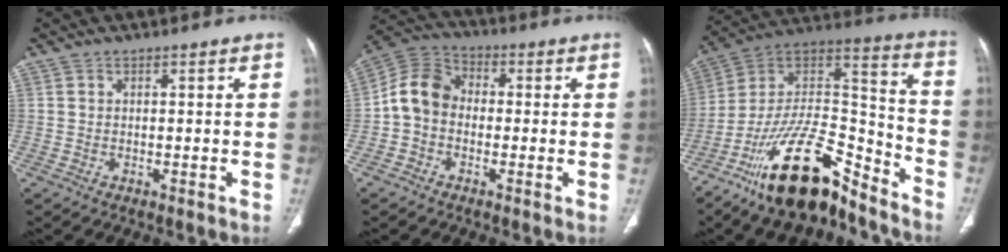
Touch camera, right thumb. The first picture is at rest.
{"total": 8.6, "force": [-1.1, 6.9, 5.0], "torque": [-0.084, 0.031, -0.038]}
{"total": 22.6, "force": [-16.3, 8.1, 13.3], "torque": [-0.221, 0.102, -0.289]}